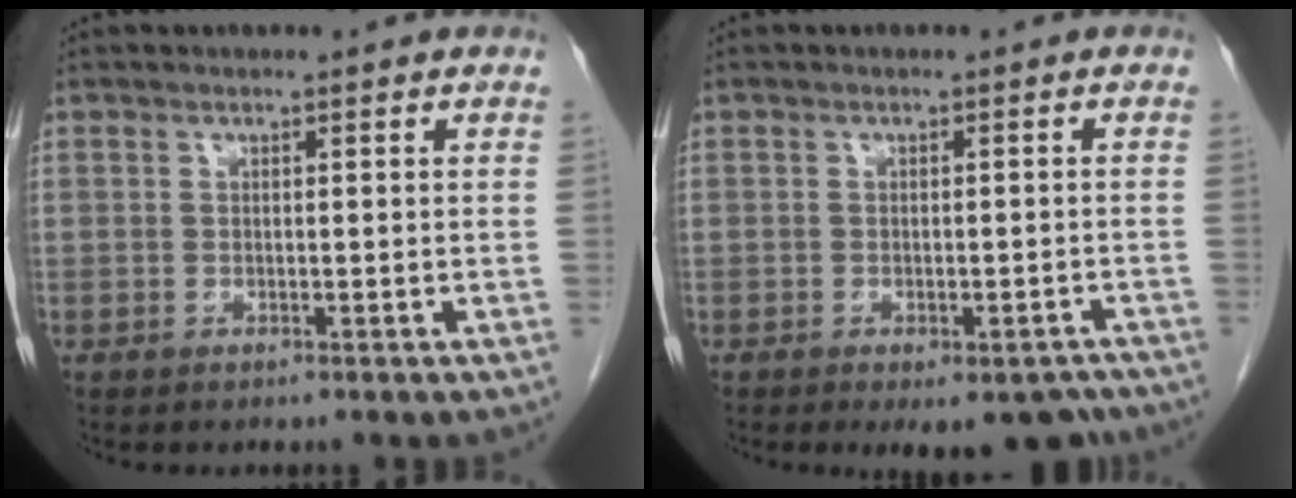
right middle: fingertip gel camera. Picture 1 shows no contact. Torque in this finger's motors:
{"motor_torque": [0.33, -0.28, 0.09, 0.04]}